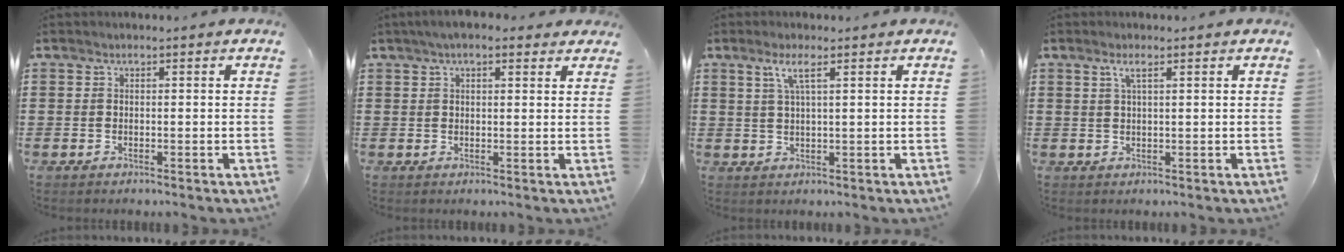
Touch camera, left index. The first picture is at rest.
{"total": 3.5, "force": [2.4, 1.2, 2.2], "torque": [-0.049, 0.009, 0.043]}
{"total": 3.4, "force": [1.6, 0.4, 3.0], "torque": [-0.065, 0.002, 0.026]}
{"total": 2.0, "force": [1.0, 0.3, 1.8], "torque": [-0.038, 0.002, 0.016]}